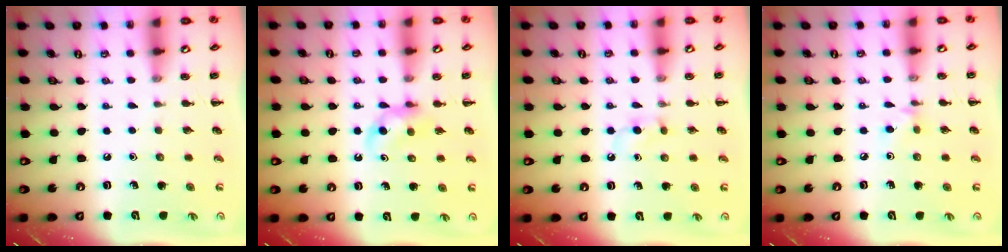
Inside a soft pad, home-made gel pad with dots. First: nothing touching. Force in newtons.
{"total": 5.2, "press": 5.0, "slide": 1.5}
{"total": 2.7, "press": 2.5, "slide": 1.2}
{"total": 4.4, "press": 4.2, "slide": 1.4}